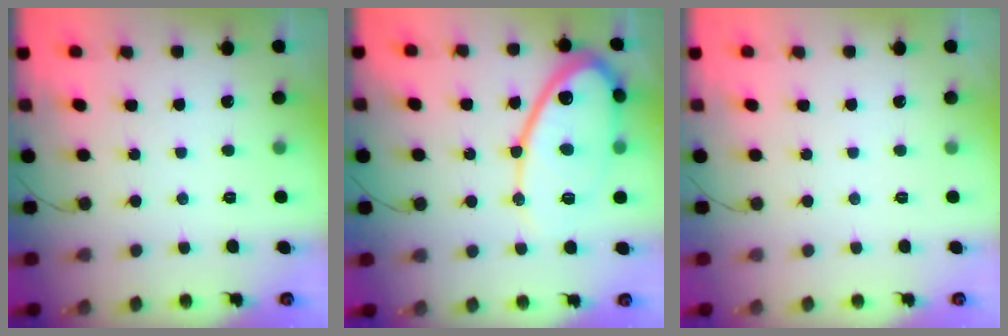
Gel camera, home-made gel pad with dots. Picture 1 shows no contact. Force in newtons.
{"total": 14.5, "press": 14.4, "slide": 1.1}
{"total": 0.0}